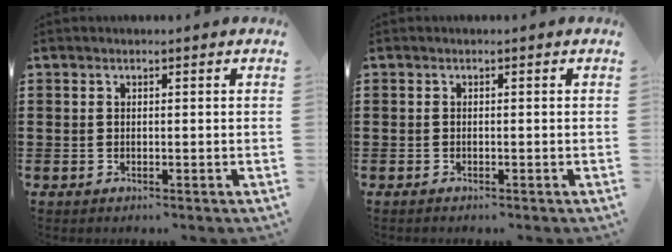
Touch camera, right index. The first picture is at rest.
{"total": 0.0}